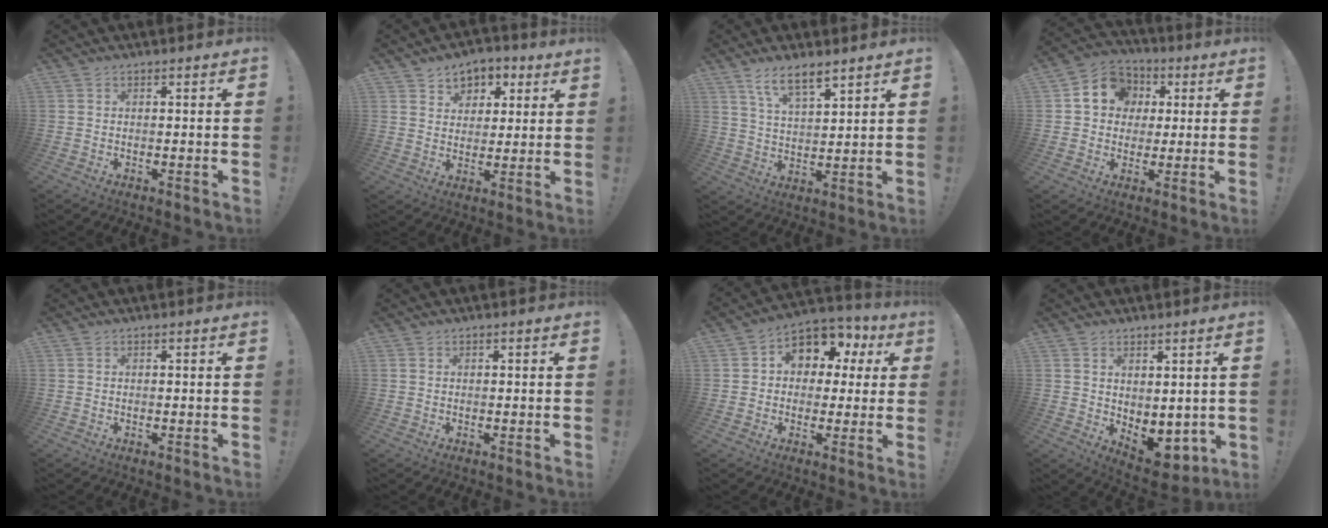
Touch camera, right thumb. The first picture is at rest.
{"total": 6.4, "force": [3.4, 5.3, 1.4], "torque": [-0.011, -0.024, 0.065]}
{"total": 8.5, "force": [6.3, 2.6, 5.0], "torque": [-0.078, -0.036, 0.113]}
{"total": 11.5, "force": [2.7, 10.0, 5.0], "torque": [-0.061, 0.003, 0.056]}
{"total": 0.0}
{"total": 0.0}
{"total": 9.4, "force": [3.6, 7.3, 4.8], "torque": [-0.071, -0.022, 0.069]}
{"total": 6.0, "force": [-0.1, 4.6, 3.9], "torque": [-0.025, -0.011, 0.009]}